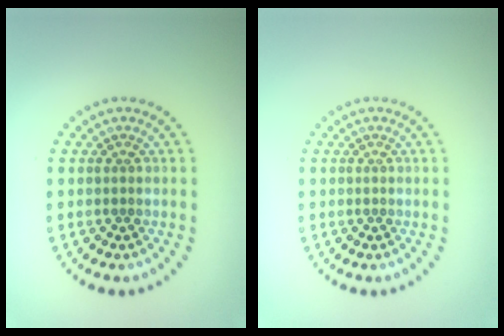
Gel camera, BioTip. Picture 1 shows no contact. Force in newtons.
{"total": 0.0}